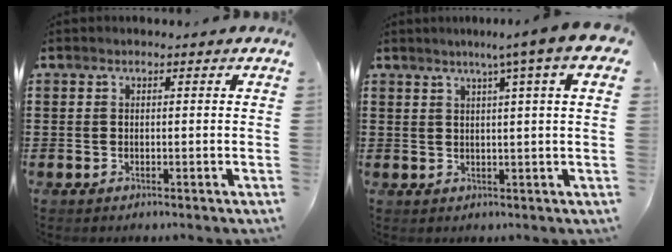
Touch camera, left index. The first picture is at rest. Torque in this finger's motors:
{"motor_torque": [2.14, 0.00, 0.98, 0.11]}